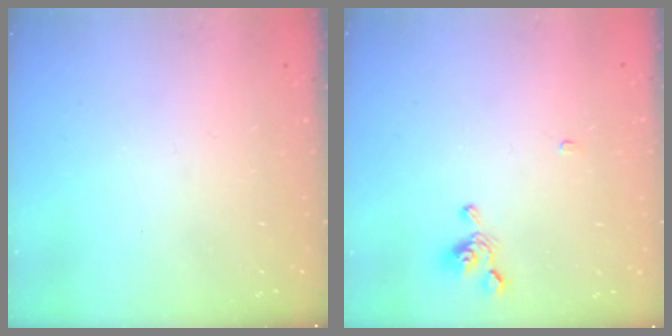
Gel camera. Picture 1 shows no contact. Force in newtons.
{"total": 2.9, "press": 2.8, "slide": 0.5}